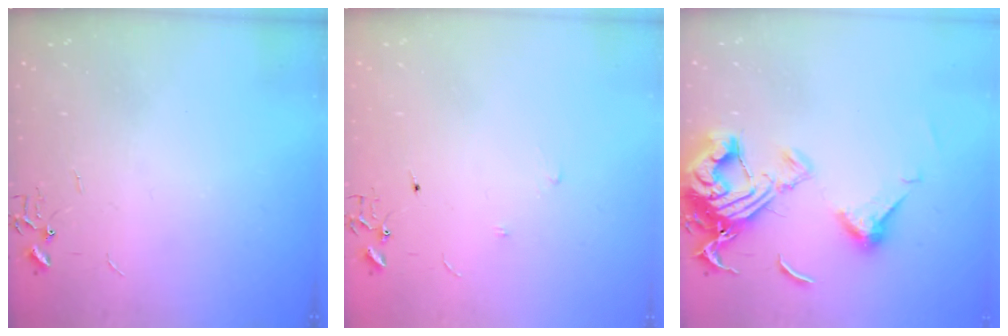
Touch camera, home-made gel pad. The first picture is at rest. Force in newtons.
{"total": 5.7, "press": 5.7, "slide": 0.5}
{"total": 16.0, "press": 16.0, "slide": 1.0}